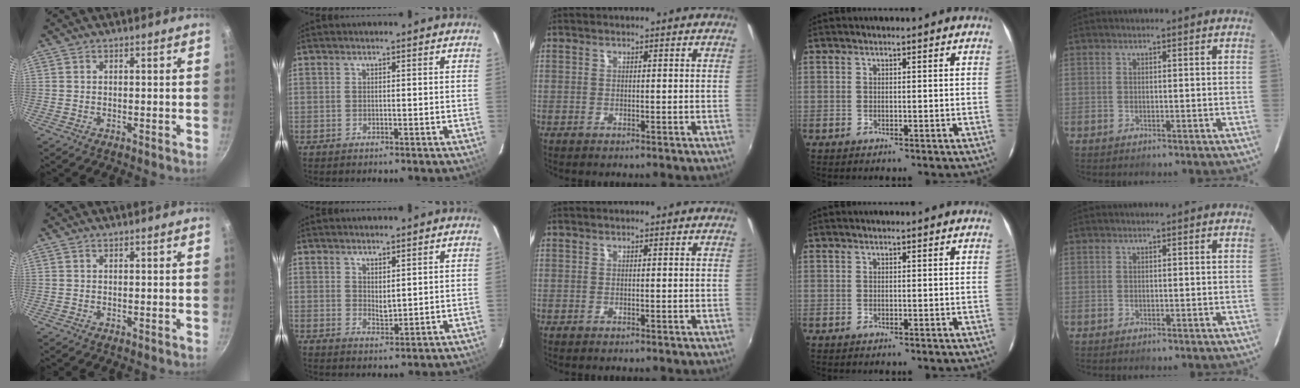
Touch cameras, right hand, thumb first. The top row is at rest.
{"index": {"total": 2.5, "force": [1.6, 1.1, 1.6], "torque": [-0.026, -0.005, 0.029]}}